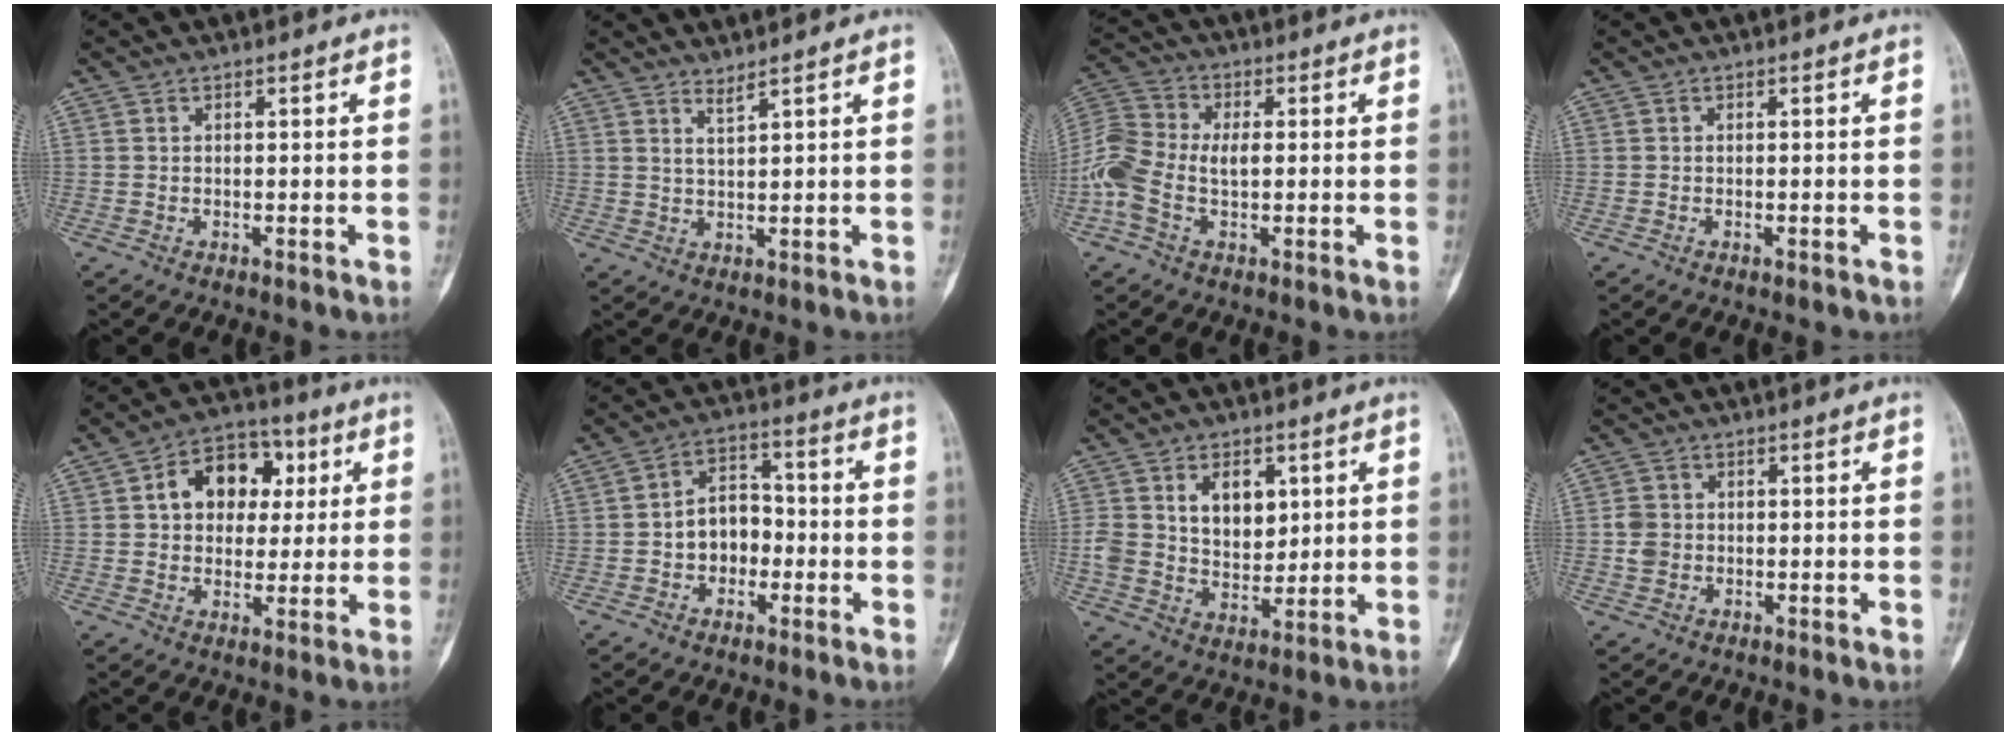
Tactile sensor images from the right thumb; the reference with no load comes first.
{"total": 1.9, "force": [1.6, -0.2, 0.9], "torque": [-0.017, -0.022, 0.033]}
{"total": 10.2, "force": [-1.1, 6.1, 8.1], "torque": [-0.178, 0.030, -0.028]}
{"total": 0.9, "force": [-0.4, 0.4, 0.6], "torque": [-0.012, 0.002, -0.005]}
{"total": 12.9, "force": [3.1, 9.7, 8.0], "torque": [-0.076, 0.012, 0.042]}
{"total": 8.1, "force": [-1.6, 6.1, 5.0], "torque": [-0.050, 0.033, -0.038]}
{"total": 10.6, "force": [2.9, 7.3, 7.1], "torque": [-0.086, -0.015, 0.060]}
{"total": 3.0, "force": [-0.3, 2.7, 1.3], "torque": [-0.011, 0.009, -0.008]}